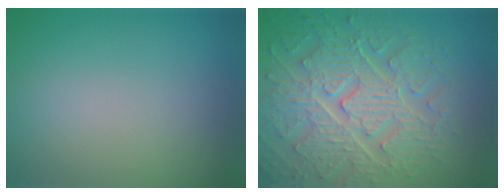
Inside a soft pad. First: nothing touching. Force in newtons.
{"total": 8.8, "press": 6.5, "slide": 6.0}